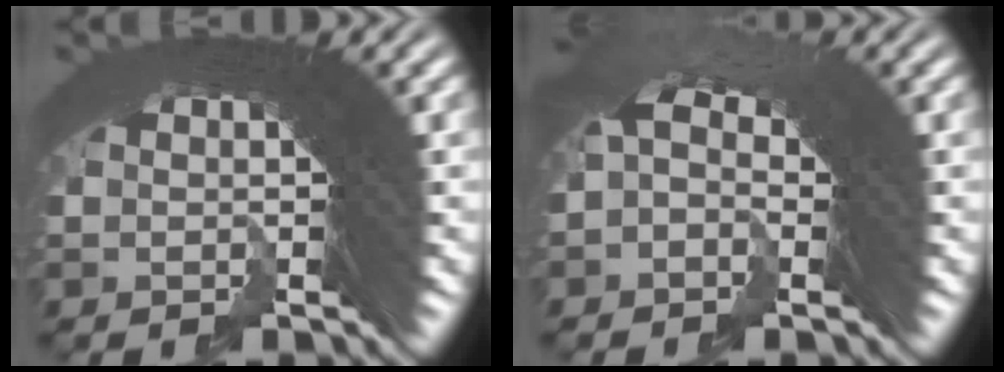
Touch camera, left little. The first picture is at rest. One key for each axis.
{"total": 2.5, "fx": 0.3, "fy": 2.4, "fz": 0.8, "tx": -0.011, "ty": 0.007, "tz": -0.005}